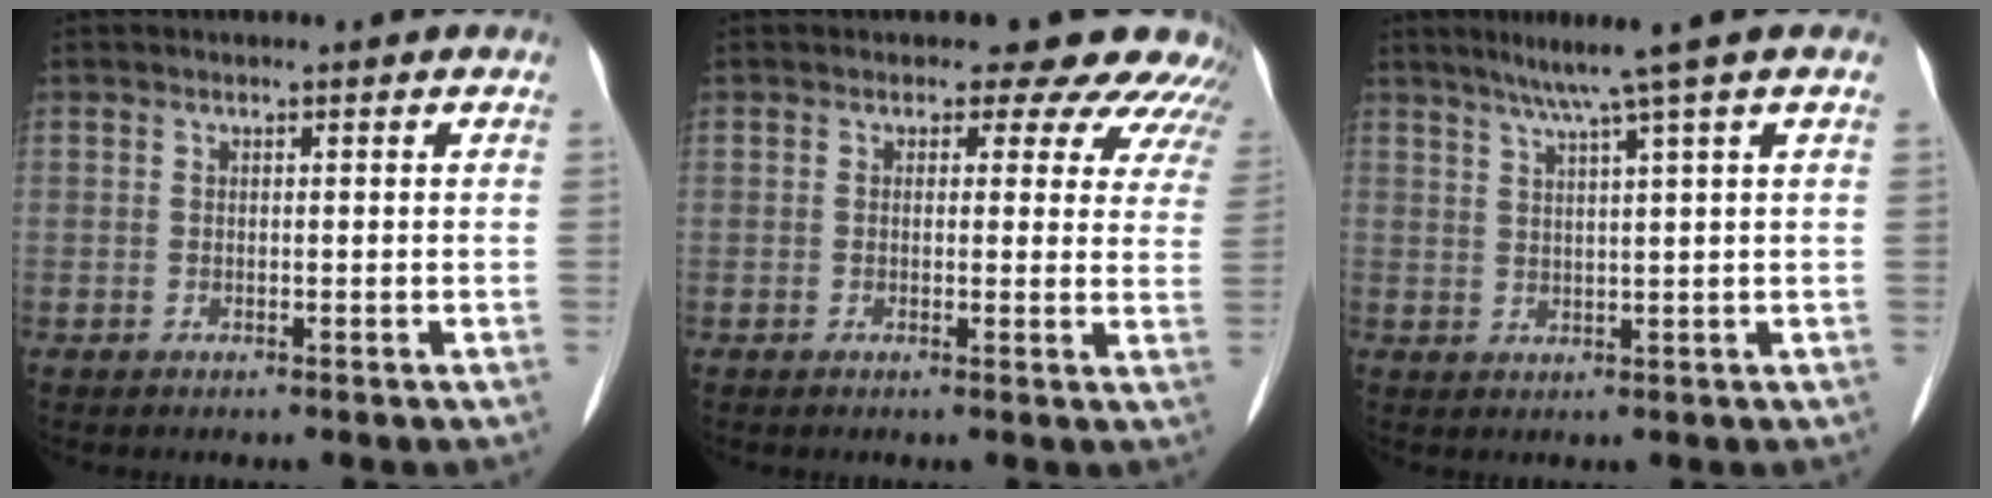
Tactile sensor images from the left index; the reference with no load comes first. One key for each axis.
{"total": 10.1, "fx": 8.8, "fy": 4.3, "fz": 2.5, "tx": 0.006, "ty": -0.003, "tz": 0.062}
{"total": 6.1, "fx": 4.1, "fy": -1.6, "fz": 4.3, "tx": -0.069, "ty": 0.016, "tz": 0.069}